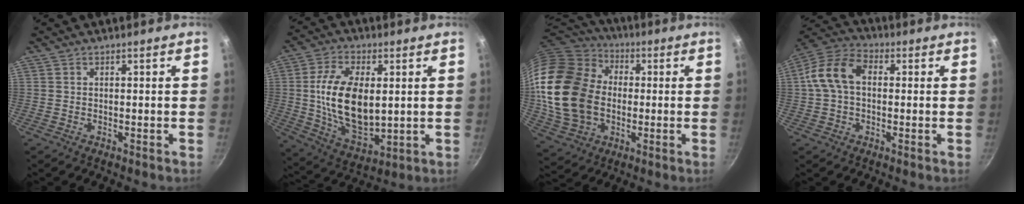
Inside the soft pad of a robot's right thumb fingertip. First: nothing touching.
{"total": 16.8, "force": [1.4, 8.9, 14.2], "torque": [-0.251, -0.016, 0.035]}
{"total": 26.0, "force": [-0.6, 19.2, 17.6], "torque": [-0.382, 0.019, -0.007]}
{"total": 10.8, "force": [1.0, 7.2, 8.0], "torque": [-0.158, 0.034, 0.009]}